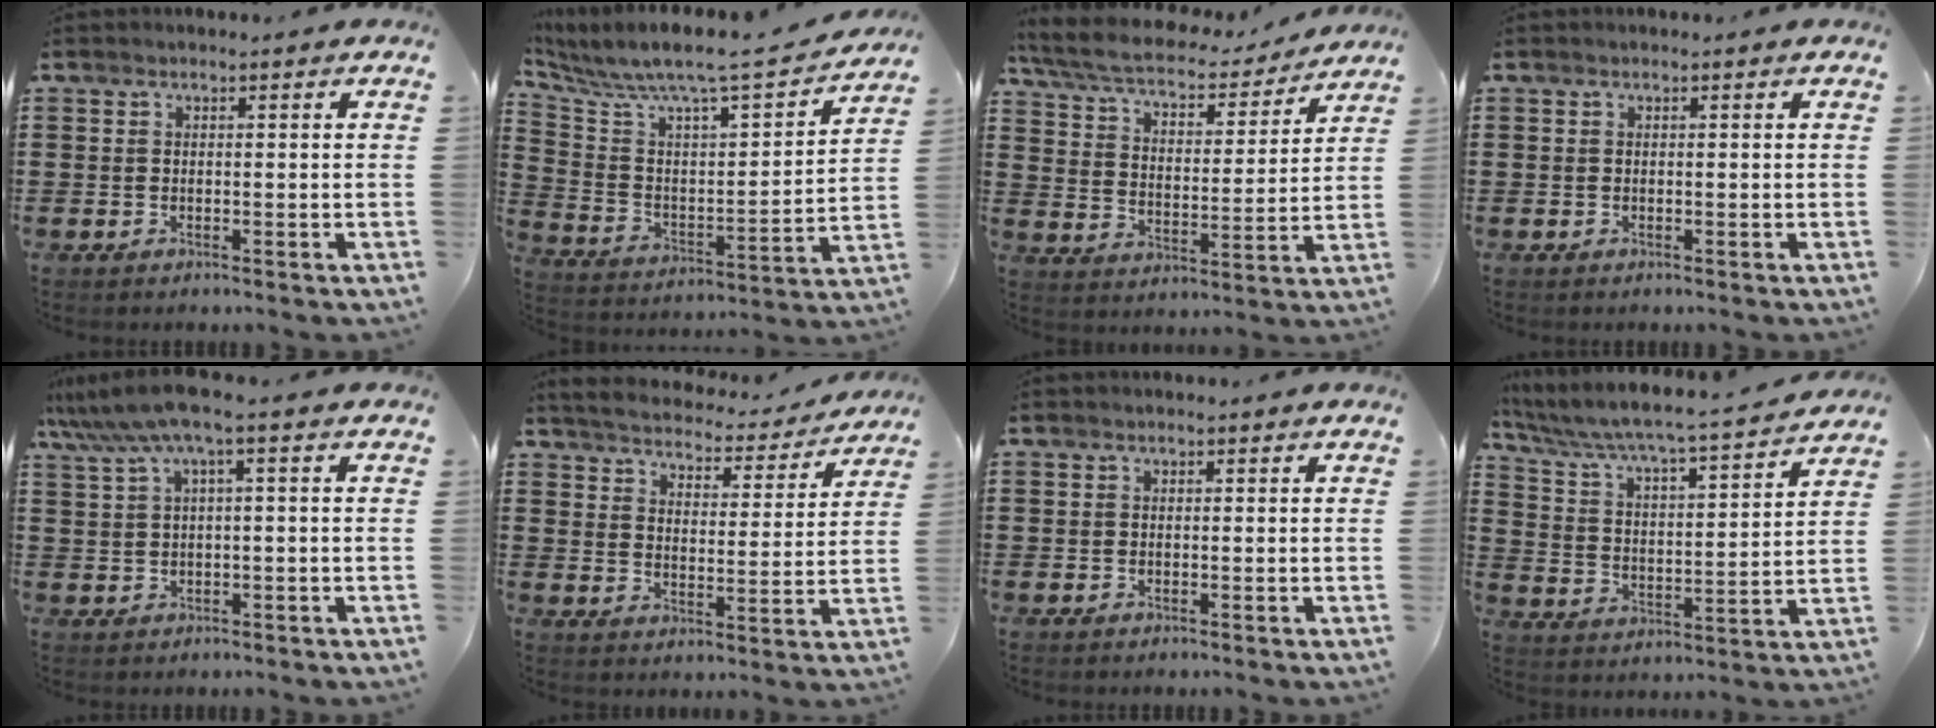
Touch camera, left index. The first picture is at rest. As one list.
[{"total": 6.6, "force": [5.8, 0.5, 3.0], "torque": [-0.091, -0.056, 0.088]}, {"total": 6.3, "force": [5.5, 1.2, 2.8], "torque": [-0.082, -0.036, 0.091]}, {"total": 0.0}, {"total": 5.4, "force": [1.8, 0.1, 5.1], "torque": [-0.107, -0.010, 0.027]}, {"total": 4.0, "force": [4.0, 0.0, 0.3], "torque": [-0.032, -0.032, 0.063]}, {"total": 0.0}, {"total": 4.8, "force": [4.4, -0.3, 1.9], "torque": [-0.060, -0.041, 0.063]}]